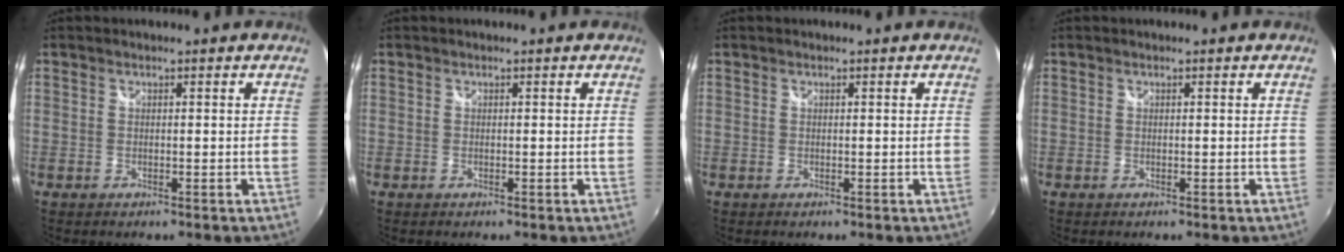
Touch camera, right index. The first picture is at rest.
{"total": 0.0}
{"total": 0.0}
{"total": 0.0}